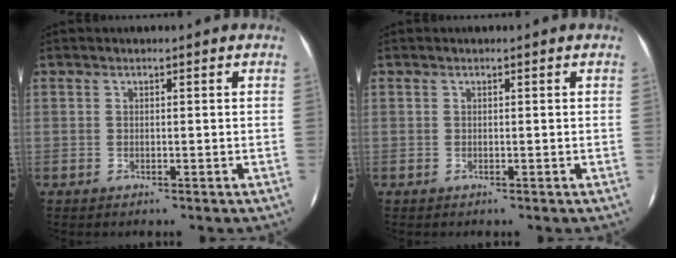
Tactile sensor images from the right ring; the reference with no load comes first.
{"total": 0.0}